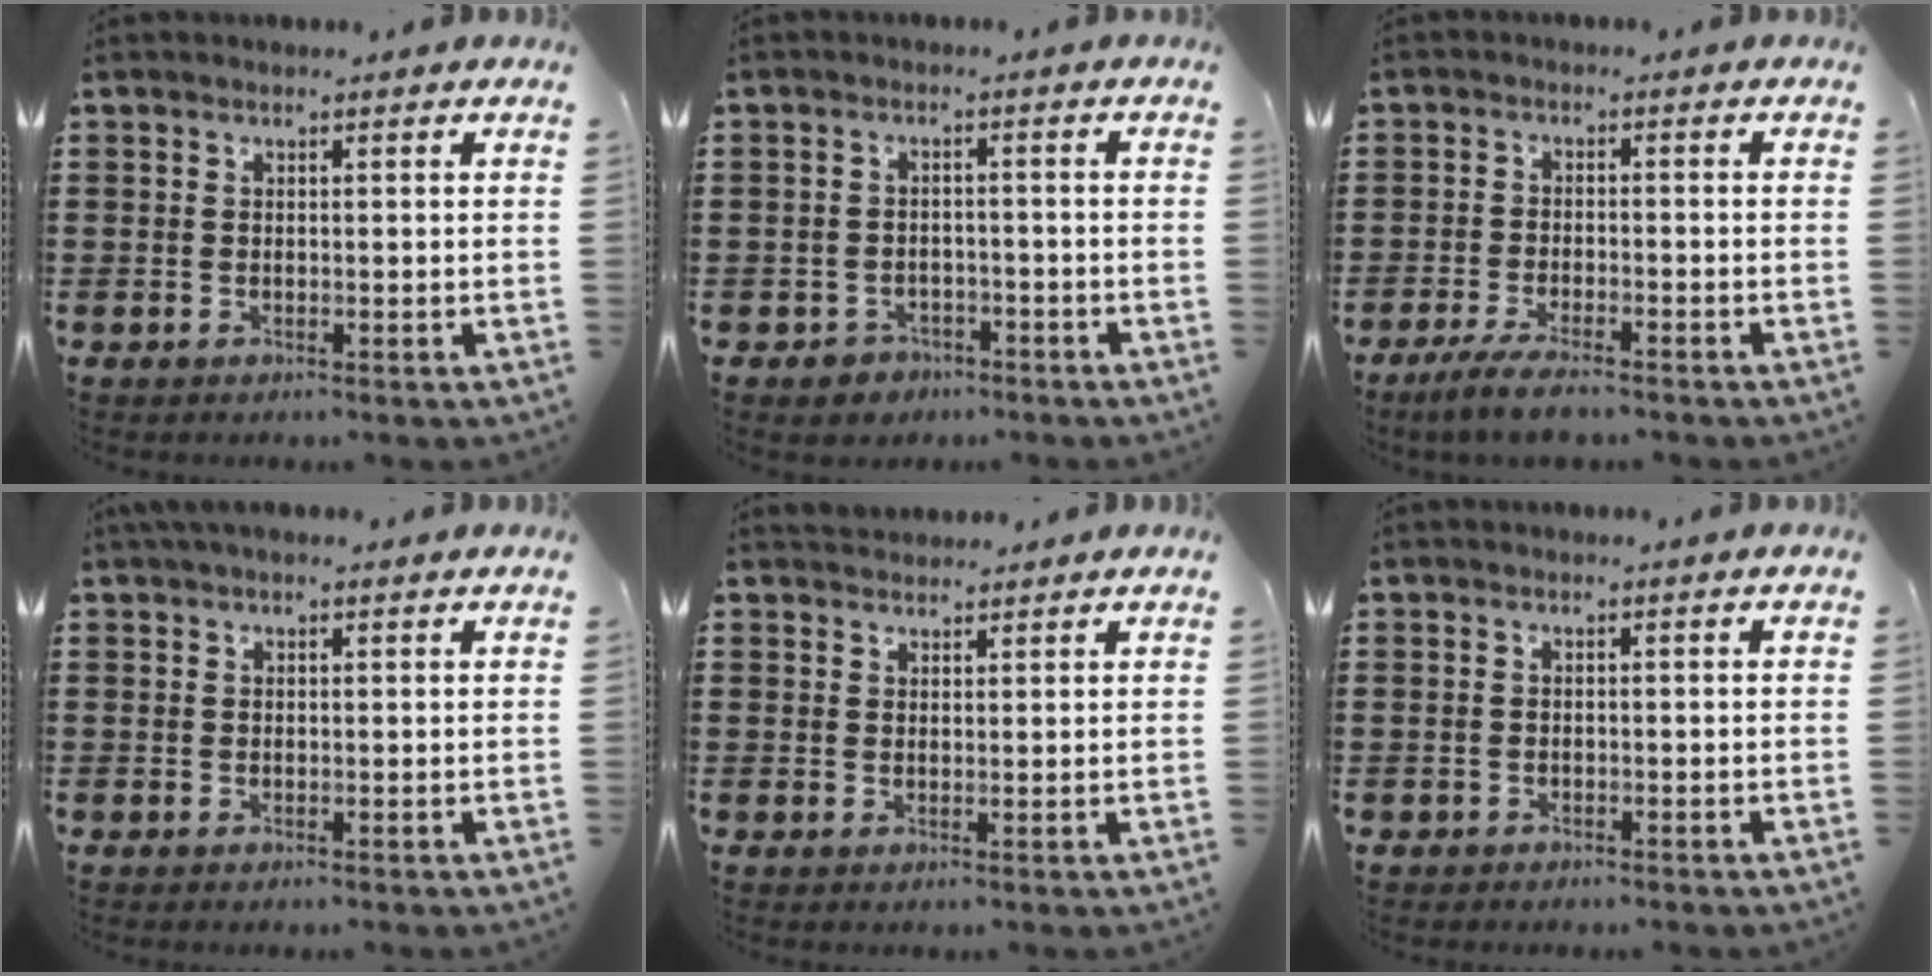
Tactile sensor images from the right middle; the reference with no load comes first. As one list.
[{"total": 2.3, "force": [-2.0, 1.1, 0.0], "torque": [-0.008, 0.002, -0.044]}, {"total": 4.3, "force": [-3.5, 0.5, 2.4], "torque": [-0.052, -0.005, -0.069]}, {"total": 0.9, "force": [0.5, 0.2, 0.6], "torque": [-0.013, 0.003, 0.009]}, {"total": 1.7, "force": [1.6, 0.3, -0.3], "torque": [0.001, 0.003, 0.032]}, {"total": 0.7, "force": [-0.6, 0.4, 0.0], "torque": [-0.002, 0.002, -0.014]}]